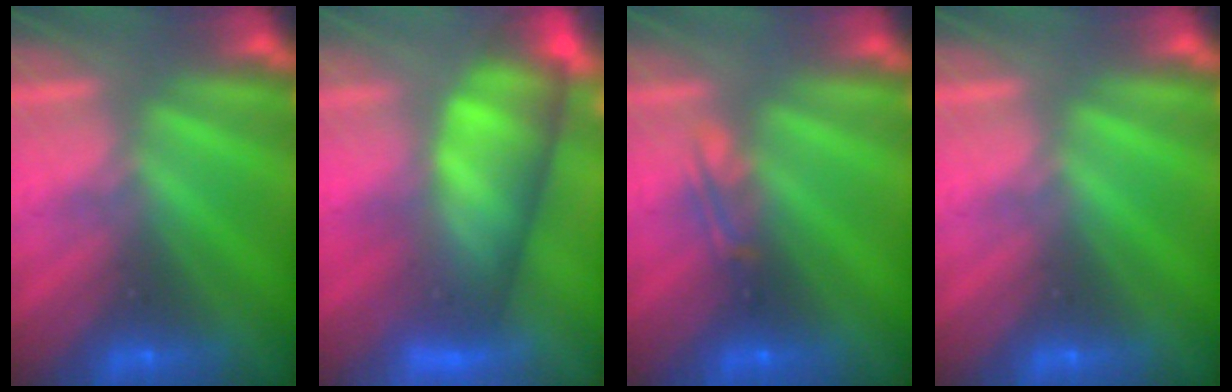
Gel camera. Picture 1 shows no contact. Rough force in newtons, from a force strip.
{"total": 7.4}
{"total": 2.3}
{"total": 0.0}